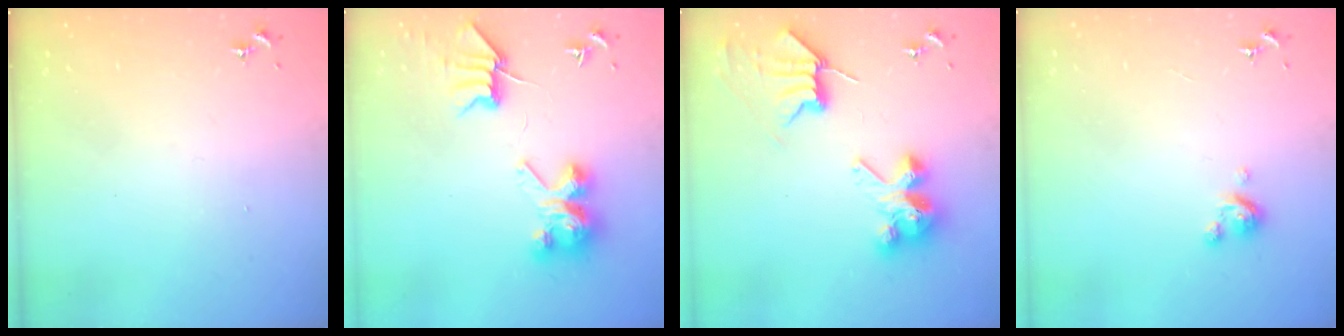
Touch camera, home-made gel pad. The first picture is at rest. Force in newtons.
{"total": 9.2, "press": 9.1, "slide": 1.1}
{"total": 9.0, "press": 8.9, "slide": 1.3}
{"total": 3.0, "press": 3.0, "slide": 0.3}